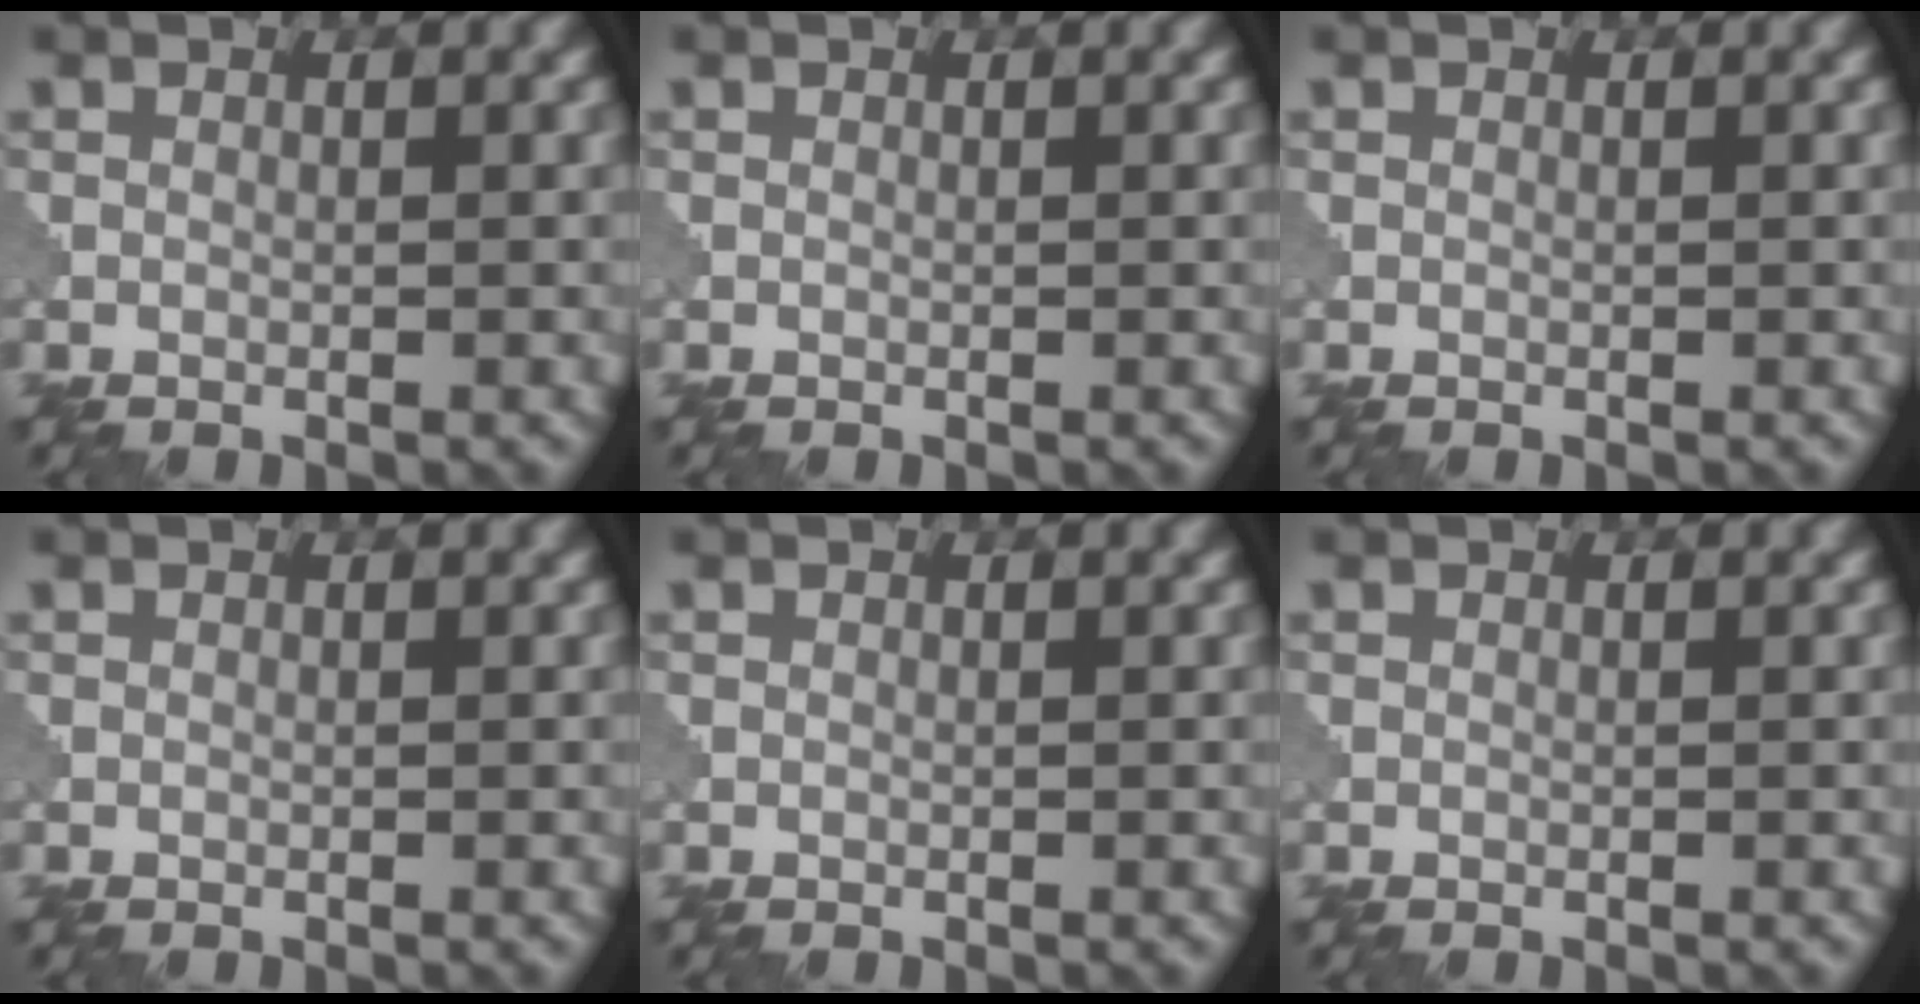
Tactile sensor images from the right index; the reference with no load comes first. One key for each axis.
{"total": 0.0}
{"total": 0.0}
{"total": 0.0}
{"total": 0.0}
{"total": 0.0}